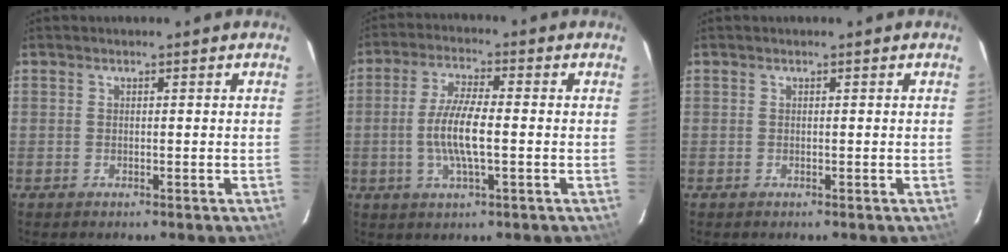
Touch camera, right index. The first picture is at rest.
{"total": 8.2, "force": [-1.2, 1.7, 7.9], "torque": [-0.160, -0.004, -0.027]}
{"total": 0.0}